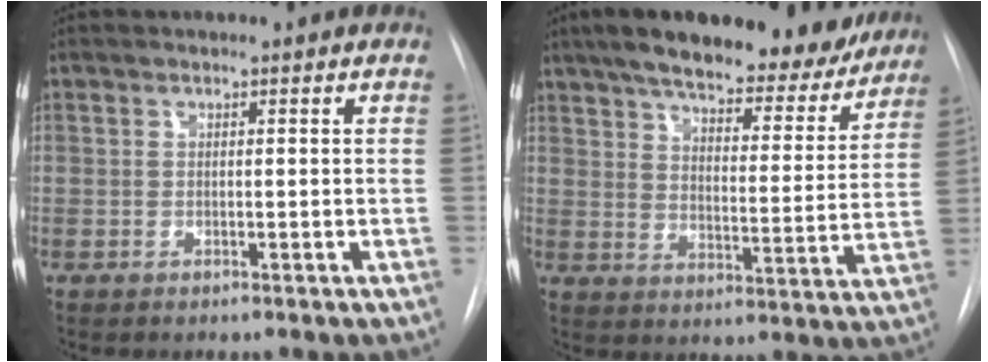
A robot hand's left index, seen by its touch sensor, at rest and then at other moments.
{"total": 24.1, "force": [20.0, 6.9, 11.5], "torque": [-0.181, 0.001, 0.264]}